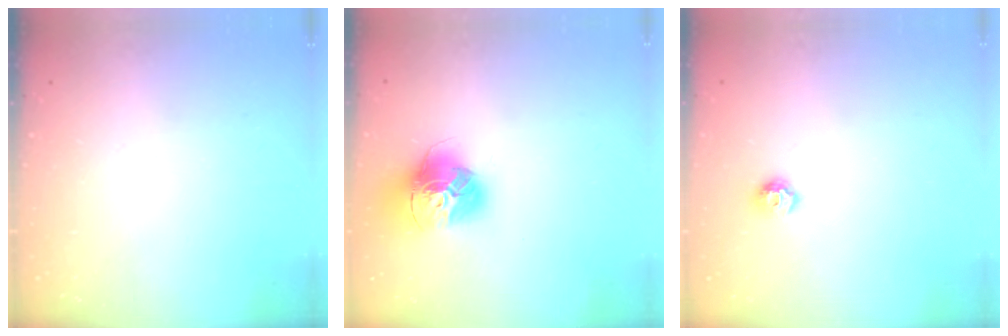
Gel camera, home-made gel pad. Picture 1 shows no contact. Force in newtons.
{"total": 15.9, "press": 15.8, "slide": 1.4}
{"total": 6.4, "press": 6.3, "slide": 0.9}